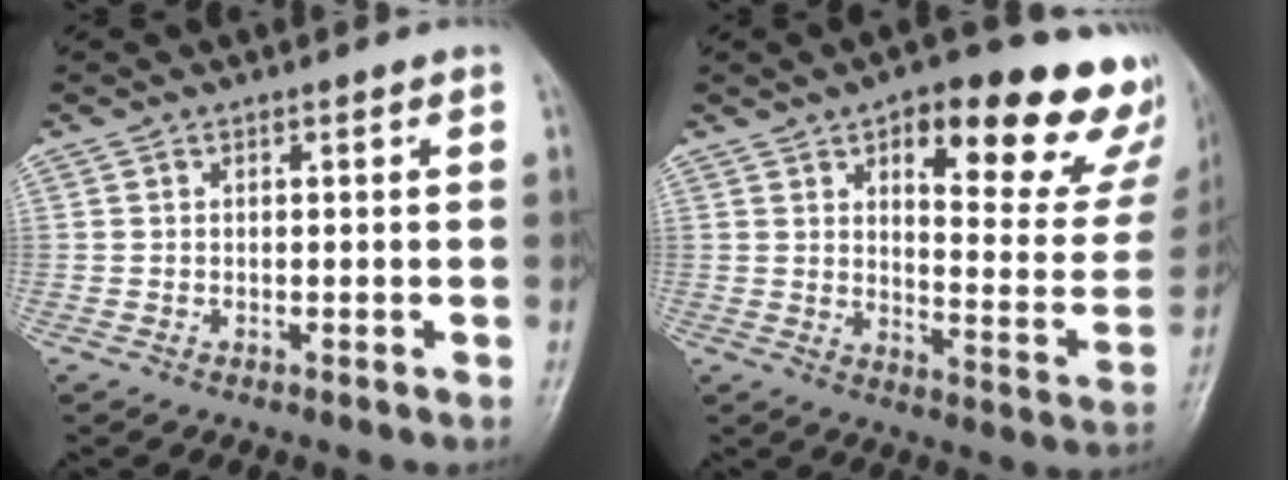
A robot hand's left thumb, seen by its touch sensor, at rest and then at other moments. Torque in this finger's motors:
{"motor_torque": [0.66, 0.42, 1.31, -1.11, 0.10]}